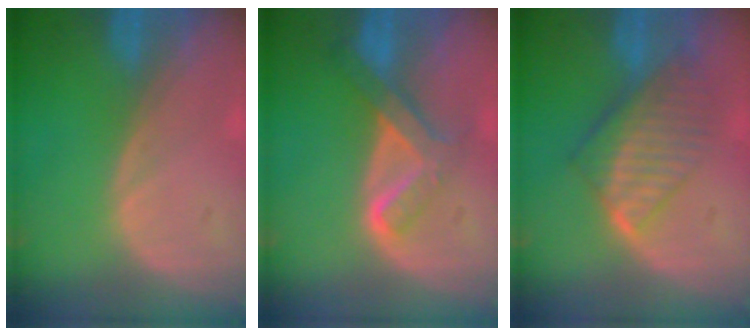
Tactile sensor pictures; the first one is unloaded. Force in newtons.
{"total": 6.7, "press": 5.7, "slide": 3.5}
{"total": 8.0, "press": 7.1, "slide": 3.7}